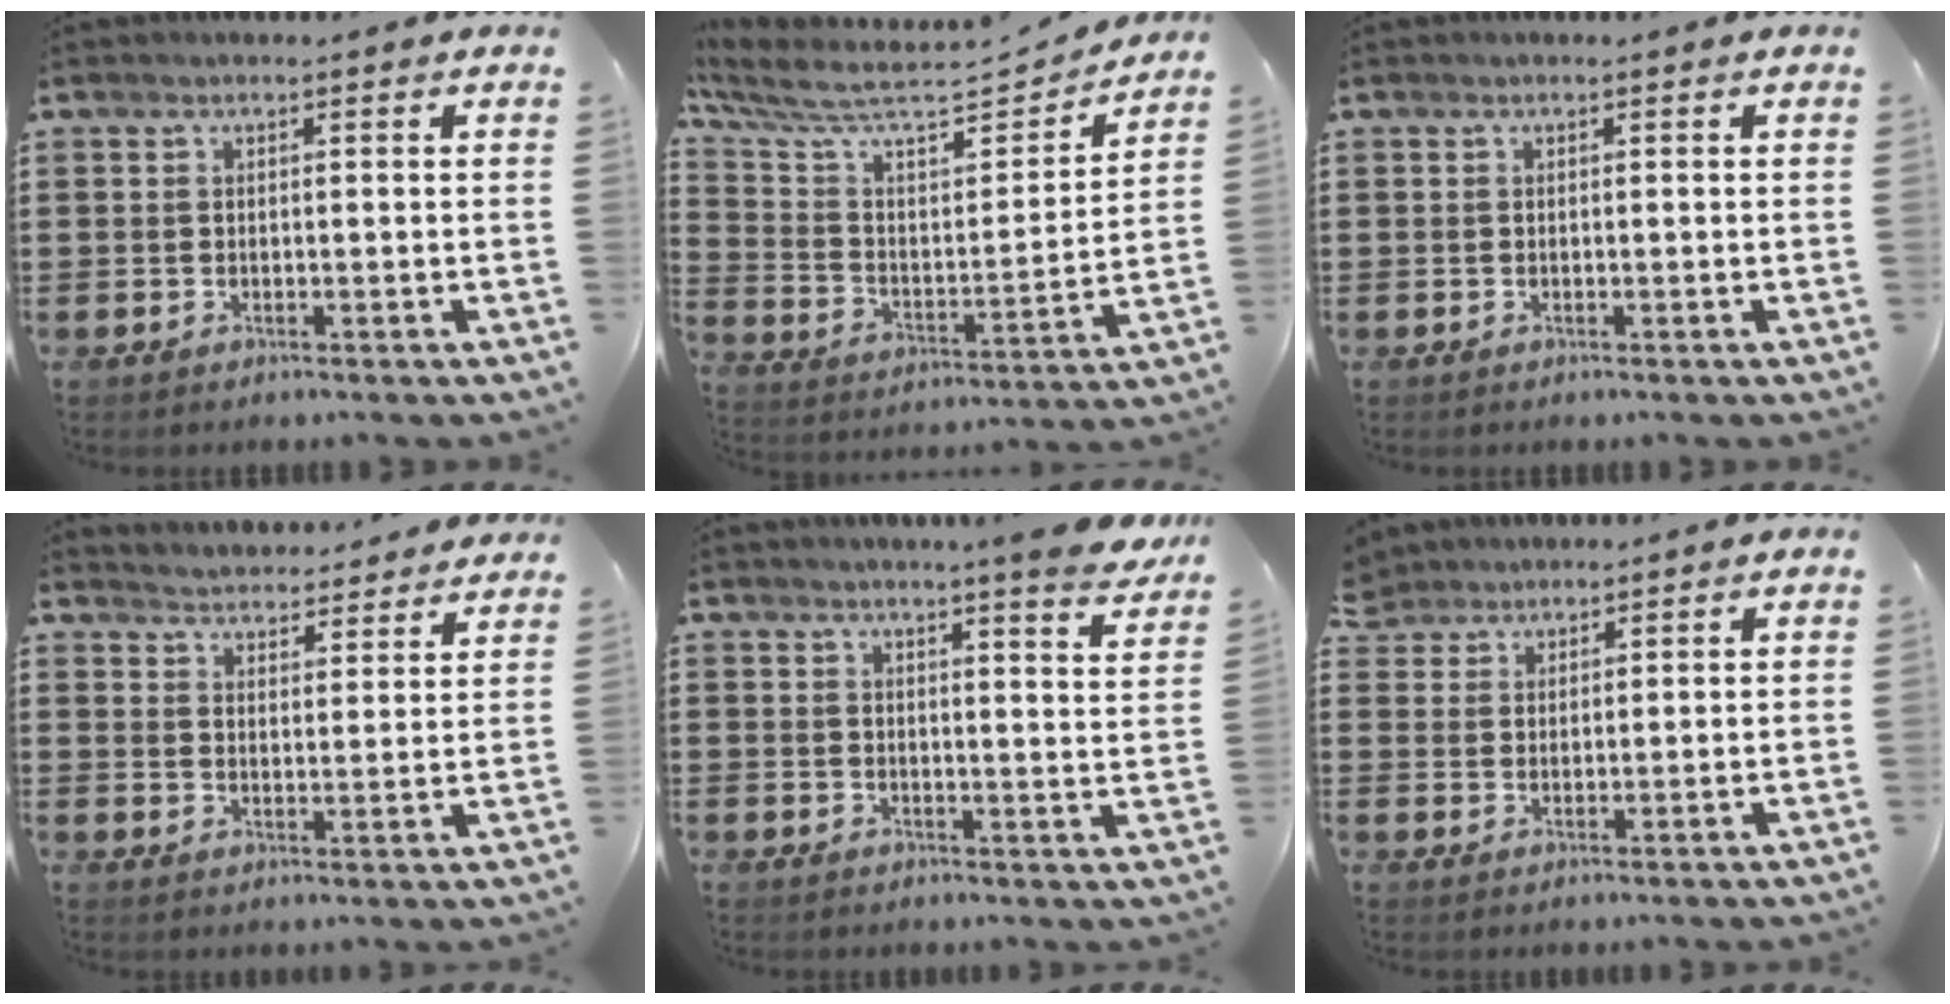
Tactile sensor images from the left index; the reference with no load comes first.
{"total": 7.8, "force": [6.7, 1.7, 3.6], "torque": [-0.105, -0.052, 0.109]}
{"total": 0.0}
{"total": 4.2, "force": [4.2, -0.4, -0.6], "torque": [-0.009, -0.033, 0.071]}
{"total": 5.6, "force": [5.1, -0.7, 2.3], "torque": [-0.047, -0.028, 0.085]}
{"total": 2.9, "force": [2.5, 1.4, -0.3], "torque": [-0.006, 0.003, 0.050]}